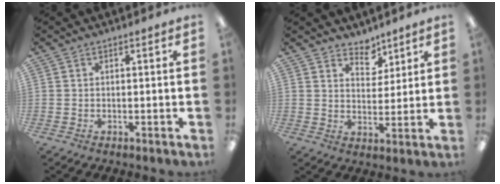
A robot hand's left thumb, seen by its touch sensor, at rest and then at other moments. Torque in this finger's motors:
{"motor_torque": [-0.33, -0.17, 0.15, 0.06, 0.02]}